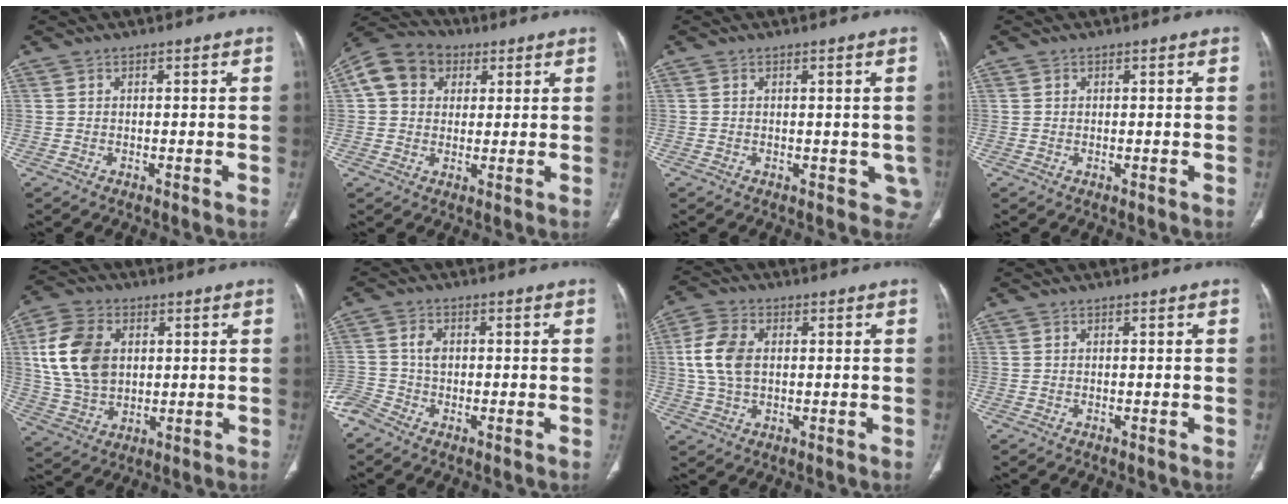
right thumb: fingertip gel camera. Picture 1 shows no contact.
{"total": 10.4, "force": [3.1, 8.5, 5.1], "torque": [-0.079, 0.011, 0.044]}
{"total": 3.9, "force": [0.6, 2.6, 2.9], "torque": [-0.019, -0.007, 0.018]}
{"total": 0.0}
{"total": 14.1, "force": [2.9, 10.0, 9.6], "torque": [-0.168, -0.002, 0.059]}
{"total": 4.9, "force": [-1.7, 3.4, 3.0], "torque": [-0.069, 0.019, -0.036]}
{"total": 8.6, "force": [1.0, 5.6, 6.4], "torque": [-0.132, 0.009, 0.022]}
{"total": 0.0}